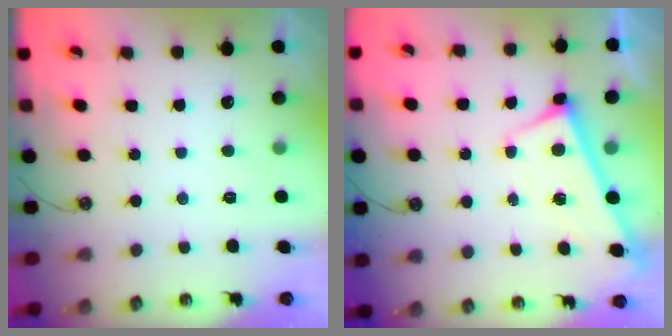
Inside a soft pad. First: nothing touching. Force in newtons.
{"total": 2.9, "press": 2.9, "slide": 0.2}